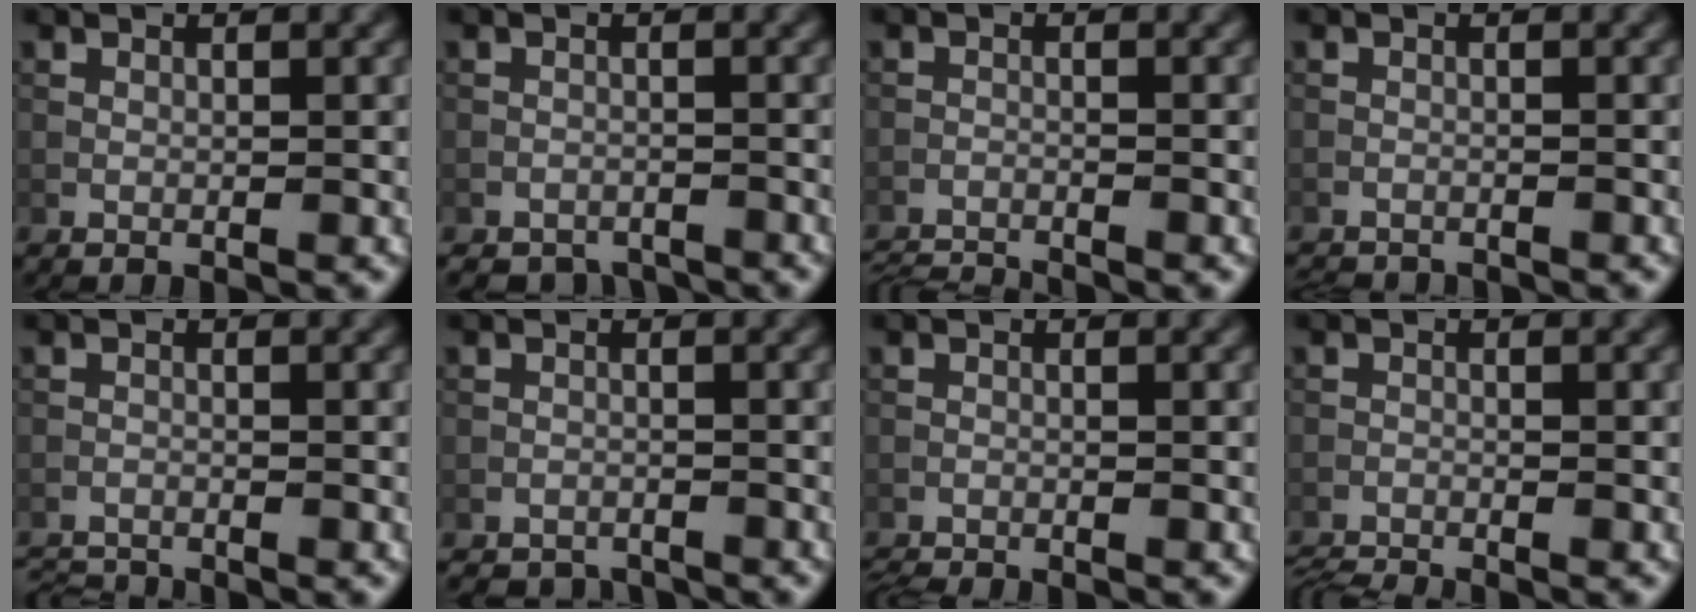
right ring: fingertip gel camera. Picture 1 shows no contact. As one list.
[{"total": 3.4, "force": [-3.1, 1.3, 0.2], "torque": [0.004, -0.003, -0.050]}, {"total": 4.8, "force": [-4.7, 0.4, 0.9], "torque": [-0.024, -0.021, -0.080]}, {"total": 3.1, "force": [-3.1, 0.2, 0.3], "torque": [-0.014, -0.011, -0.051]}, {"total": 3.1, "force": [-3.0, 0.2, 0.6], "torque": [-0.019, -0.013, -0.059]}, {"total": 3.5, "force": [-3.4, 1.0, 0.1], "torque": [0.002, -0.004, -0.054]}, {"total": 2.0, "force": [-1.9, -0.1, 0.4], "torque": [-0.017, -0.005, -0.040]}, {"total": 3.5, "force": [-3.4, 0.1, 0.7], "torque": [-0.023, -0.018, -0.066]}]